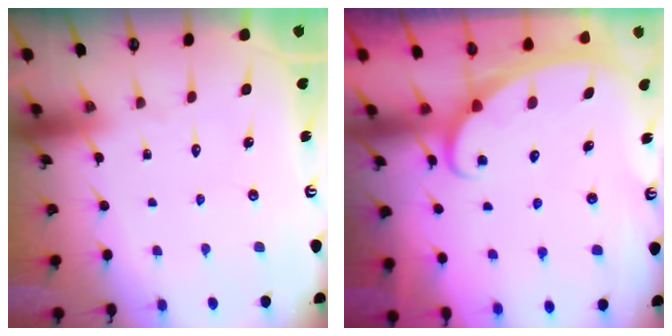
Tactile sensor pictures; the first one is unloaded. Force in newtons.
{"total": 2.4, "press": 2.4, "slide": 0.3}